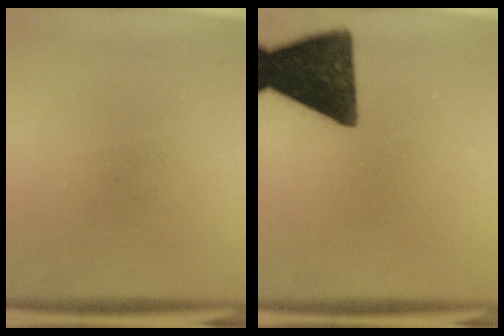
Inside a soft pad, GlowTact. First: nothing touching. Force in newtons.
{"total": 14.2}